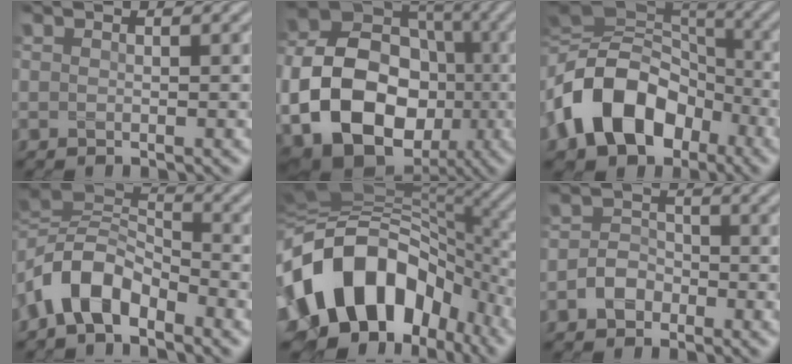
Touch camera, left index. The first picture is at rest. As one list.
[{"total": 15.2, "force": [-3.2, 11.9, 9.0], "torque": [-0.176, -0.023, -0.057]}, {"total": 13.6, "force": [-4.4, 9.6, 8.5], "torque": [-0.169, 0.005, -0.090]}, {"total": 6.8, "force": [-3.9, 3.7, 4.2], "torque": [-0.079, 0.012, -0.086]}, {"total": 15.0, "force": [-4.8, 10.3, 9.7], "torque": [-0.164, 0.009, -0.093]}, {"total": 2.2, "force": [-1.2, 1.6, 0.9], "torque": [-0.016, 0.012, -0.026]}]